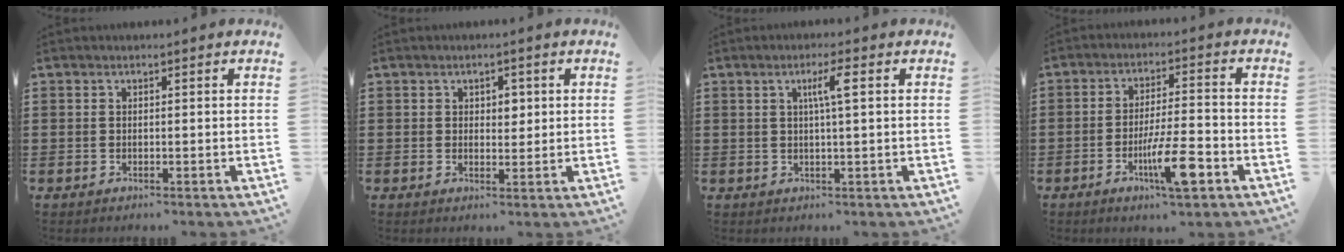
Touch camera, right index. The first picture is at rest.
{"total": 1.8, "force": [0.4, 1.2, 1.3], "torque": [-0.020, 0.005, 0.004]}
{"total": 3.5, "force": [0.8, 0.0, 3.4], "torque": [-0.059, -0.001, 0.008]}
{"total": 8.1, "force": [-3.7, 1.4, 7.1], "torque": [-0.129, -0.006, -0.064]}